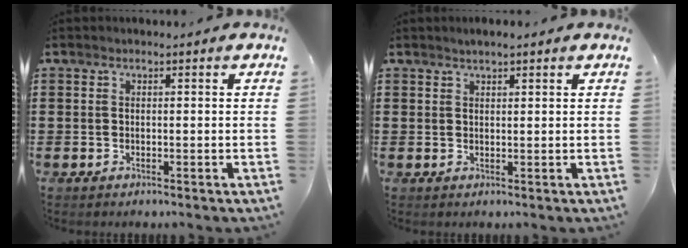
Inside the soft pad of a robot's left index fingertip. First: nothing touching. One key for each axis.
{"total": 1.1, "fx": 1.0, "fy": 0.1, "fz": 0.4, "tx": -0.009, "ty": 0.001, "tz": 0.018}